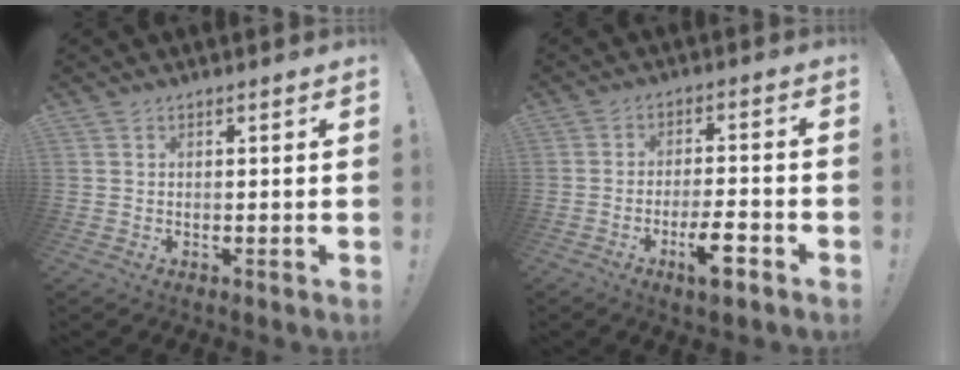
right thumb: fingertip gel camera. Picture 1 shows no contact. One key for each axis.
{"total": 8.7, "fx": -4.7, "fy": 1.9, "fz": 7.1, "tx": -0.110, "ty": 0.014, "tz": -0.083}